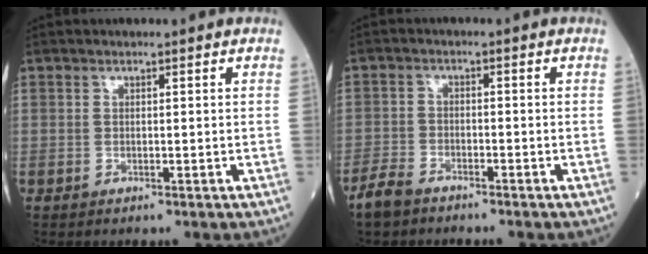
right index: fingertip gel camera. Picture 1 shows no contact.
{"total": 3.9, "force": [-3.4, 1.3, 1.5], "torque": [-0.038, -0.003, -0.065]}